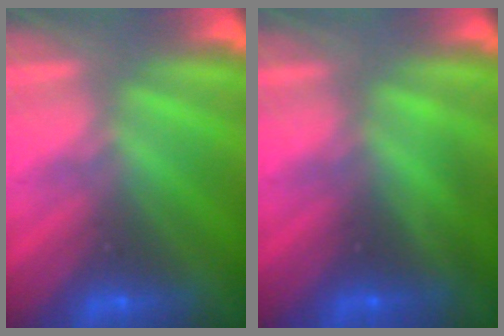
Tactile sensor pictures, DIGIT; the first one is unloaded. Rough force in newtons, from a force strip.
{"total": 1.6}